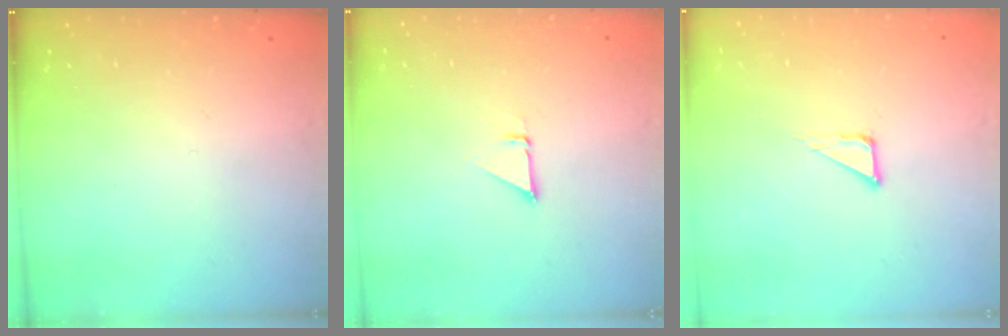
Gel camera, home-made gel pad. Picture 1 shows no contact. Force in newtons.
{"total": 1.5, "press": 1.5, "slide": 0.1}
{"total": 3.3, "press": 3.3, "slide": 0.2}